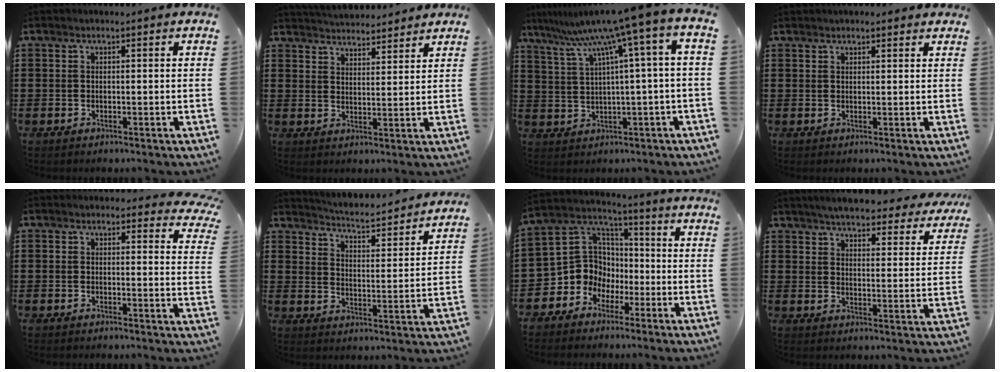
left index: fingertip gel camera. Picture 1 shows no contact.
{"total": 4.1, "force": [4.1, 0.3, 0.3], "torque": [-0.019, -0.018, 0.073]}
{"total": 8.0, "force": [4.3, -0.8, 6.7], "torque": [-0.143, -0.039, 0.063]}
{"total": 1.8, "force": [1.7, 0.4, 0.5], "torque": [-0.011, 0.004, 0.033]}
{"total": 2.4, "force": [2.2, 0.5, 0.7], "torque": [-0.007, -0.010, 0.038]}
{"total": 3.7, "force": [3.6, -0.5, 0.6], "torque": [-0.032, -0.039, 0.053]}
{"total": 9.4, "force": [-2.7, 8.7, 2.5], "torque": [-0.099, 0.000, -0.052]}
{"total": 5.5, "force": [5.3, 0.1, 1.3], "torque": [-0.048, -0.030, 0.092]}